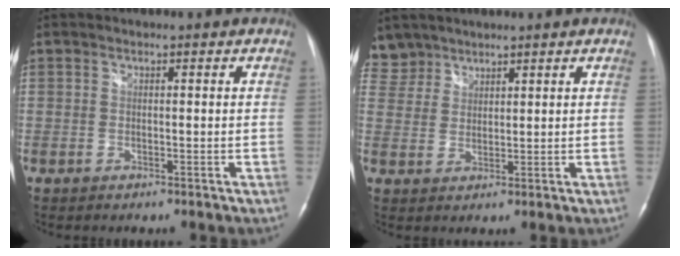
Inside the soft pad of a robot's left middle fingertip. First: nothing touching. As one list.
[{"total": 4.9, "force": [4.1, 2.5, -0.6], "torque": [0.018, 0.009, 0.086]}]